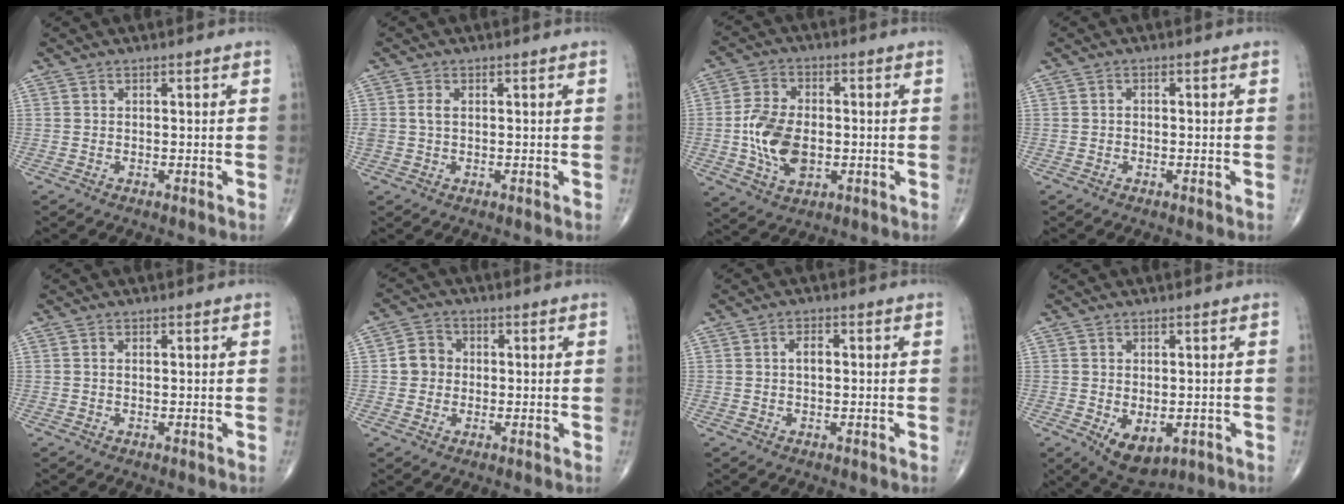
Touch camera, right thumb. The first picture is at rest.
{"total": 2.0, "force": [0.2, 1.3, 1.5], "torque": [-0.039, 0.003, 0.004]}
{"total": 11.6, "force": [-1.4, 7.3, 9.0], "torque": [-0.161, 0.004, -0.026]}
{"total": 0.7, "force": [-0.3, 0.5, 0.3], "torque": [0.000, 0.004, -0.008]}
{"total": 0.6, "force": [0.1, 0.3, 0.5], "torque": [-0.016, 0.003, 0.004]}
{"total": 4.9, "force": [0.1, 4.5, 1.9], "torque": [-0.015, 0.009, -0.006]}
{"total": 2.2, "force": [0.1, 1.2, 1.8], "torque": [-0.029, 0.007, -0.001]}
{"total": 7.2, "force": [-2.0, 4.3, 5.4], "torque": [-0.070, -0.007, -0.016]}